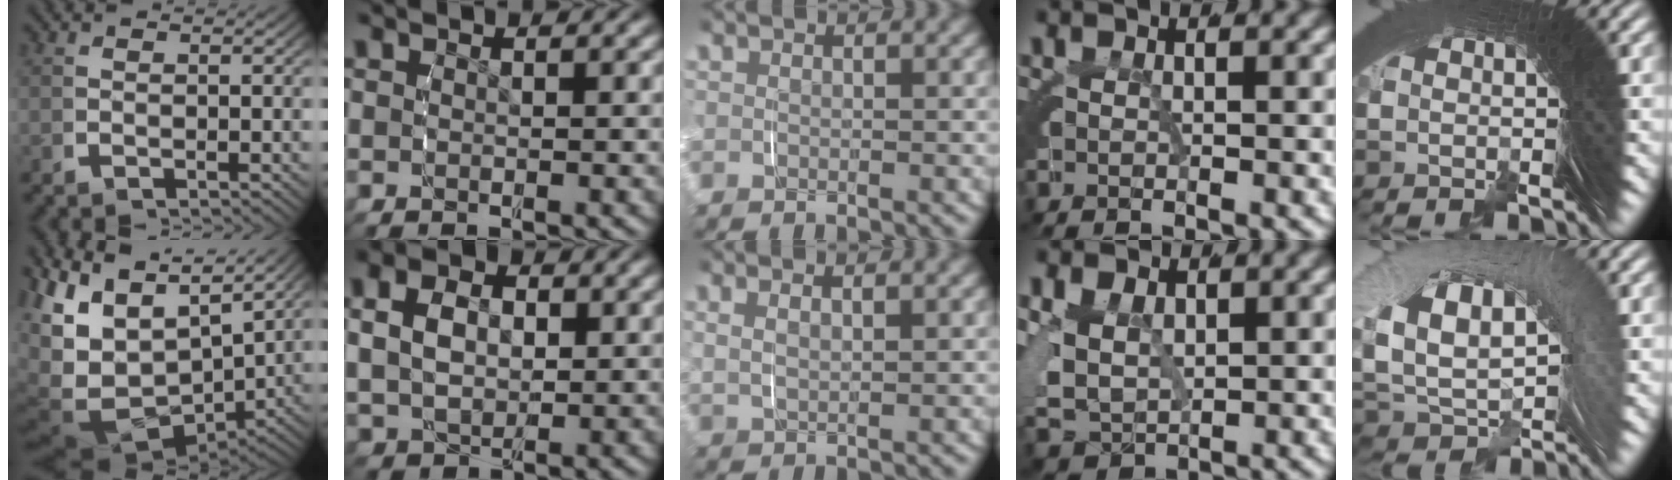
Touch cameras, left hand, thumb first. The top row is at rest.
{"thumb": {"total": 15.1, "force": [-0.6, 11.0, 10.3], "torque": [-0.233, -0.057, 0.007]}, "index": {"total": 5.1, "force": [0.8, 3.9, 3.3], "torque": [-0.072, -0.019, 0.029]}, "middle": {"total": 1.9, "force": [1.2, 0.8, 1.3], "torque": [-0.032, 0.000, 0.026]}, "ring": {"total": 6.9, "force": [0.0, 6.0, 3.4], "torque": [-0.110, -0.033, 0.014]}, "little": {"total": 9.2, "force": [1.0, 6.0, 6.9], "torque": [-0.140, -0.005, 0.027]}}